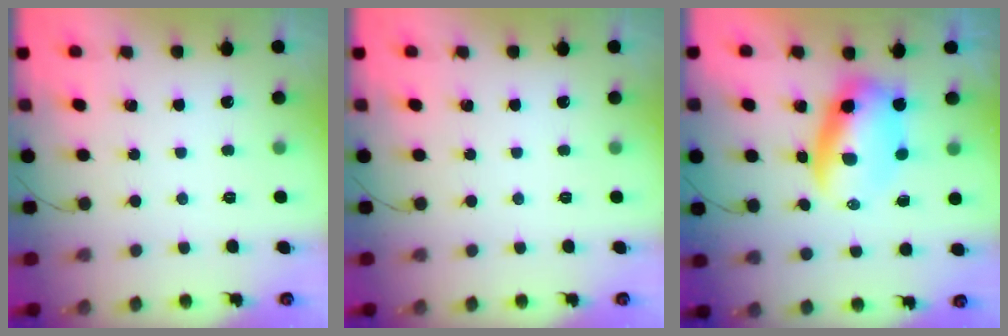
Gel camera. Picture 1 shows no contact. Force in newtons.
{"total": 0.0}
{"total": 7.9, "press": 7.6, "slide": 2.4}